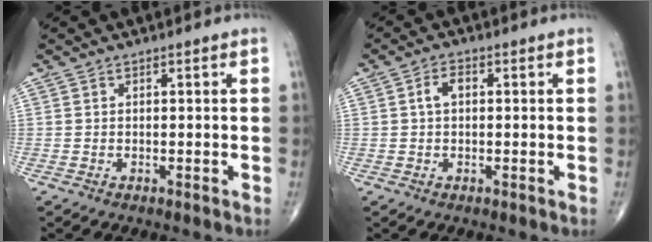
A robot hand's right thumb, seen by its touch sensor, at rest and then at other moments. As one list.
[{"total": 2.7, "force": [0.3, 1.6, 2.2], "torque": [-0.040, 0.011, 0.001]}]